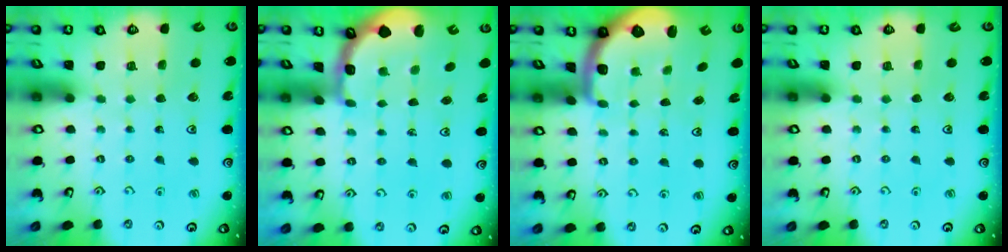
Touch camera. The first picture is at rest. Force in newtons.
{"total": 1.9, "press": 1.8, "slide": 0.6}
{"total": 1.7, "press": 1.6, "slide": 0.4}
{"total": 0.0}